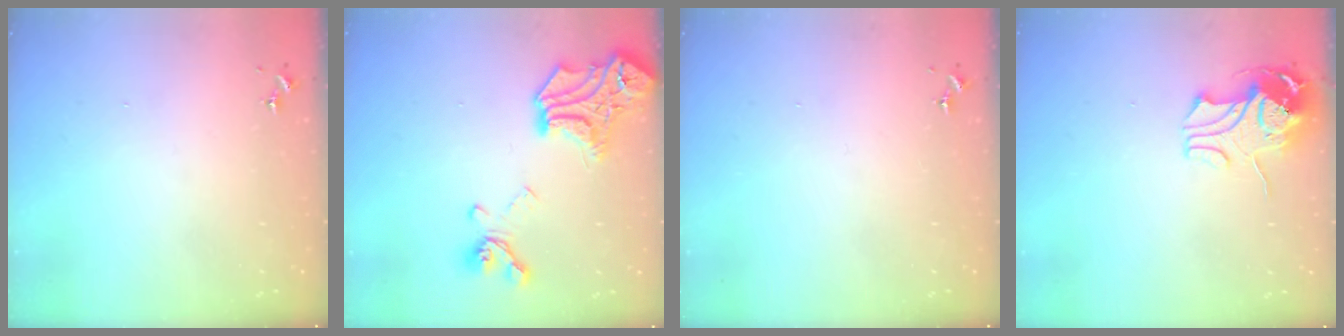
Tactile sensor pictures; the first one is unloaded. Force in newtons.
{"total": 19.9, "press": 19.9, "slide": 0.9}
{"total": 0.0}
{"total": 10.9, "press": 10.9, "slide": 1.1}